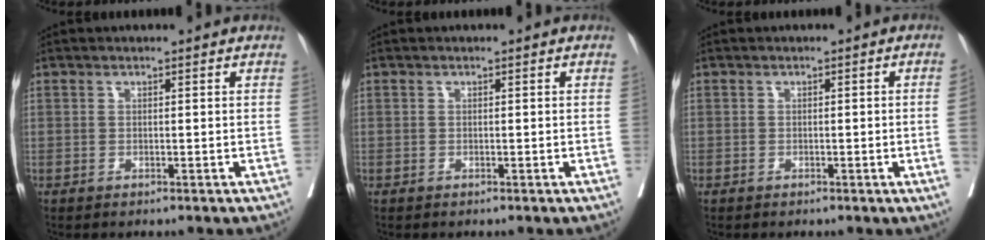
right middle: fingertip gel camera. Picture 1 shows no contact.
{"total": 0.0}
{"total": 2.4, "force": [-0.4, -0.6, 2.3], "torque": [-0.032, 0.000, -0.002]}